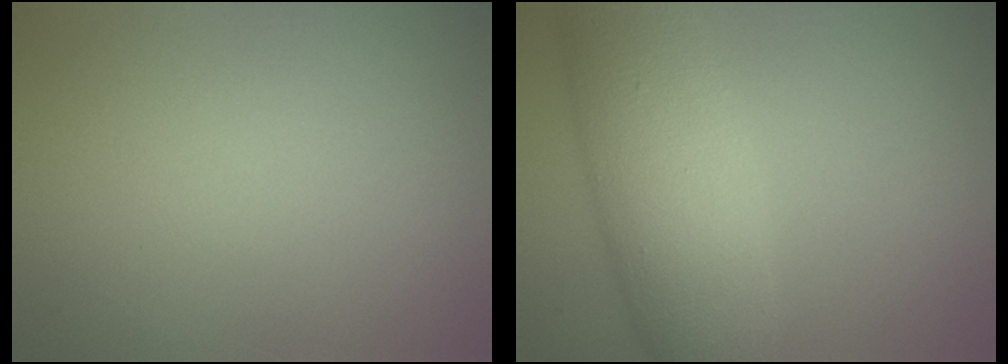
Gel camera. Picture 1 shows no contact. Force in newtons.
{"total": 9.0, "press": 9.0, "slide": 0.2}